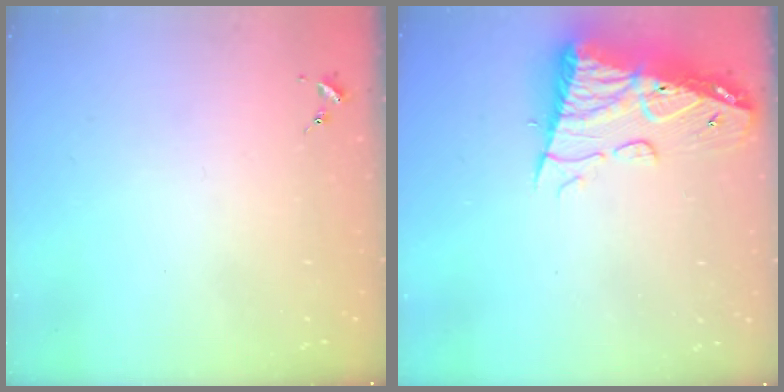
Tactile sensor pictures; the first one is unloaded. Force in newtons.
{"total": 15.3, "press": 15.2, "slide": 1.3}